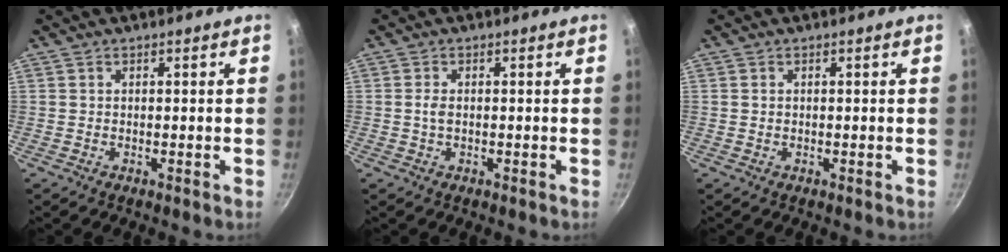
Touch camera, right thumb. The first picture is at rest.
{"total": 1.5, "force": [-0.1, 0.8, 1.2], "torque": [-0.024, 0.002, -0.002]}
{"total": 0.5, "force": [0.1, 0.4, 0.2], "torque": [-0.001, 0.001, 0.001]}